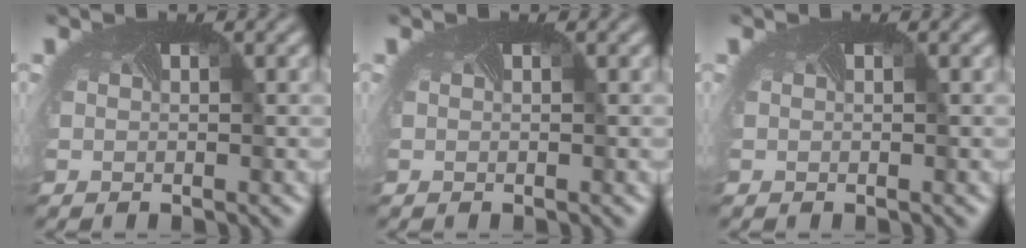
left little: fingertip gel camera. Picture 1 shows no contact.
{"total": 0.0}
{"total": 0.0}